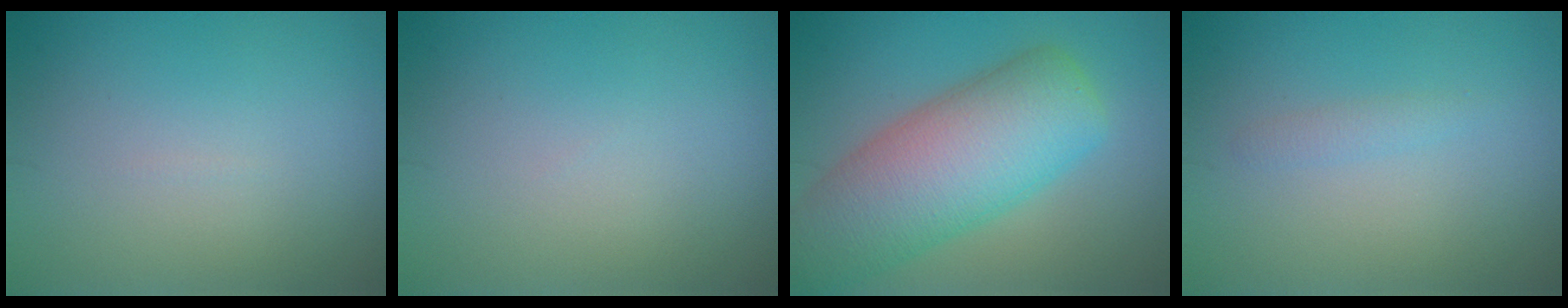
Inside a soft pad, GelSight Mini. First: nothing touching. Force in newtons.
{"total": 0.0}
{"total": 10.6, "press": 10.6, "slide": 0.5}
{"total": 1.0, "press": 0.9, "slide": 0.1}